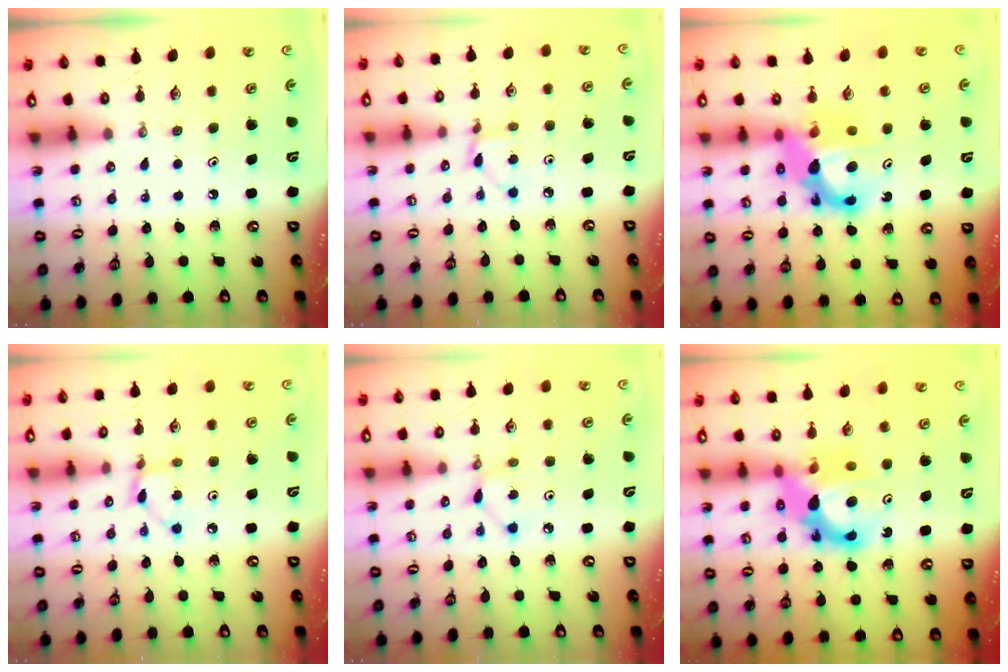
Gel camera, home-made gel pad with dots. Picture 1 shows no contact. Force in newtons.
{"total": 2.8, "press": 2.7, "slide": 0.3}
{"total": 12.9, "press": 12.8, "slide": 1.5}
{"total": 3.3, "press": 3.3, "slide": 0.1}
{"total": 2.4, "press": 2.4, "slide": 0.1}
{"total": 12.7, "press": 12.7, "slide": 0.9}